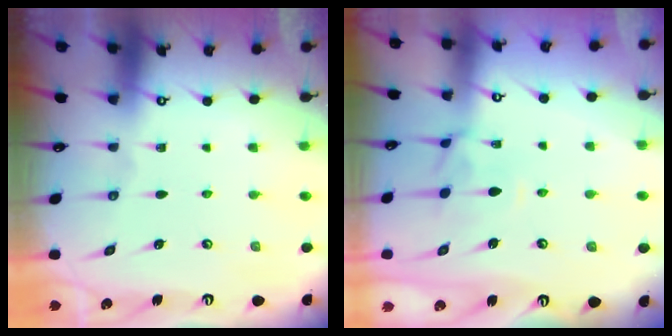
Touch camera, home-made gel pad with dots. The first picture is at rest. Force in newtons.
{"total": 1.4, "press": 1.3, "slide": 0.6}